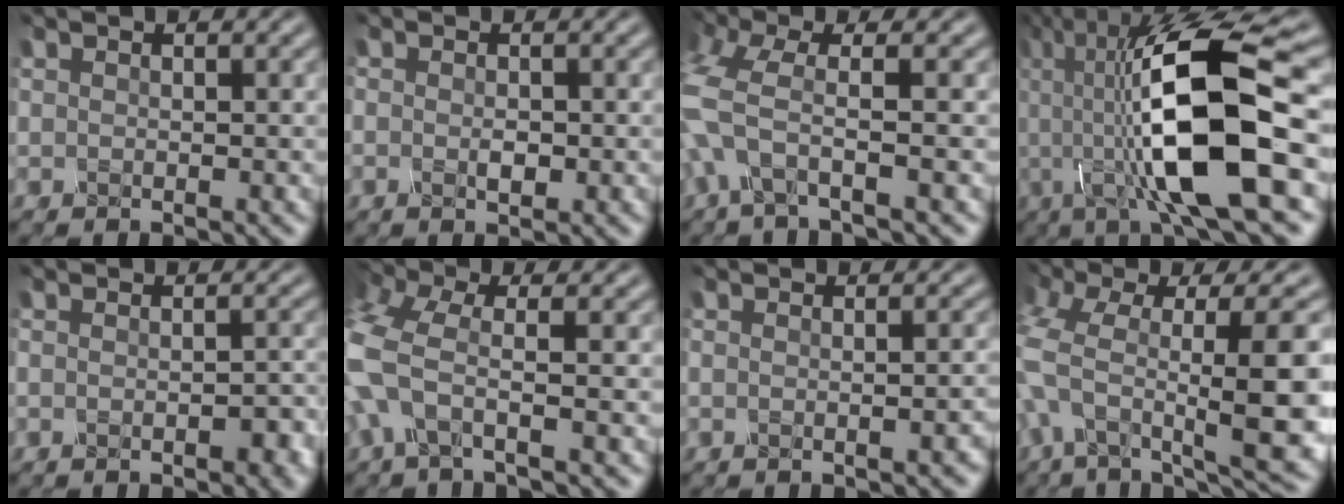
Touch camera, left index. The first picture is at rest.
{"total": 1.2, "force": [-0.7, 0.5, 0.9], "torque": [-0.016, -0.003, -0.010]}
{"total": 4.4, "force": [-1.6, 1.0, 4.0], "torque": [-0.103, -0.004, -0.042]}
{"total": 12.9, "force": [-1.4, 3.4, 12.3], "torque": [-0.209, 0.002, -0.036]}
{"total": 2.5, "force": [-1.0, 1.0, 2.1], "torque": [-0.025, 0.002, -0.015]}
{"total": 5.4, "force": [-1.9, 2.0, 4.7], "torque": [-0.122, 0.001, -0.053]}
{"total": 1.4, "force": [-0.6, 0.2, 1.2], "torque": [-0.012, 0.005, -0.014]}
{"total": 12.0, "force": [-1.6, 4.0, 11.2], "torque": [-0.209, -0.017, -0.010]}